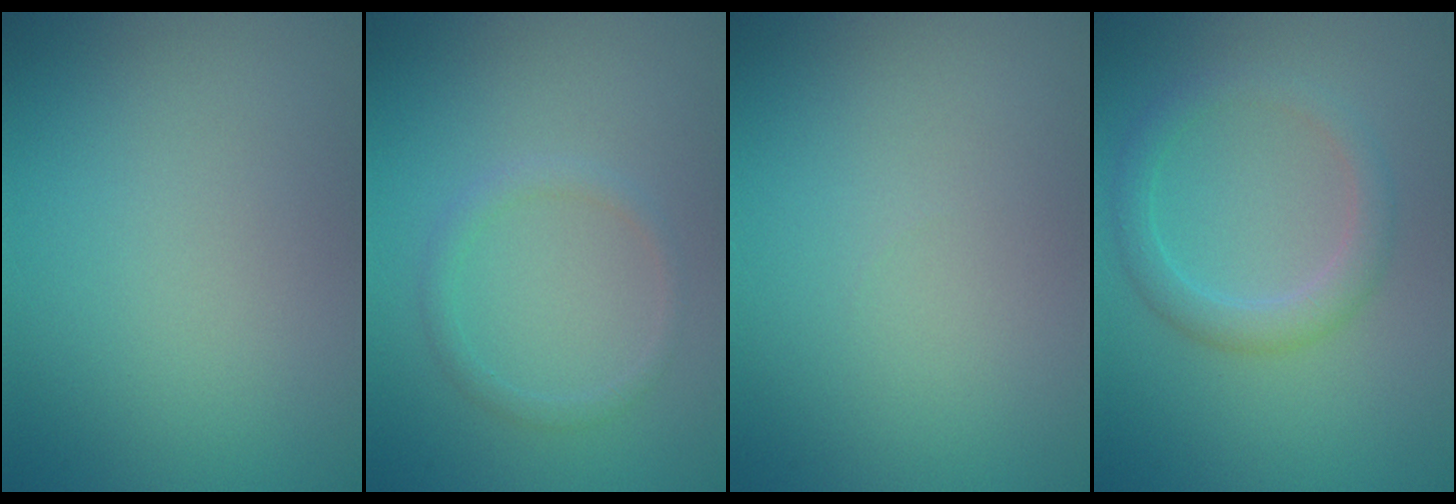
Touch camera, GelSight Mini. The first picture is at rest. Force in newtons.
{"total": 1.3, "press": 1.3, "slide": 0.1}
{"total": 0.0}
{"total": 2.6, "press": 2.6, "slide": 0.1}